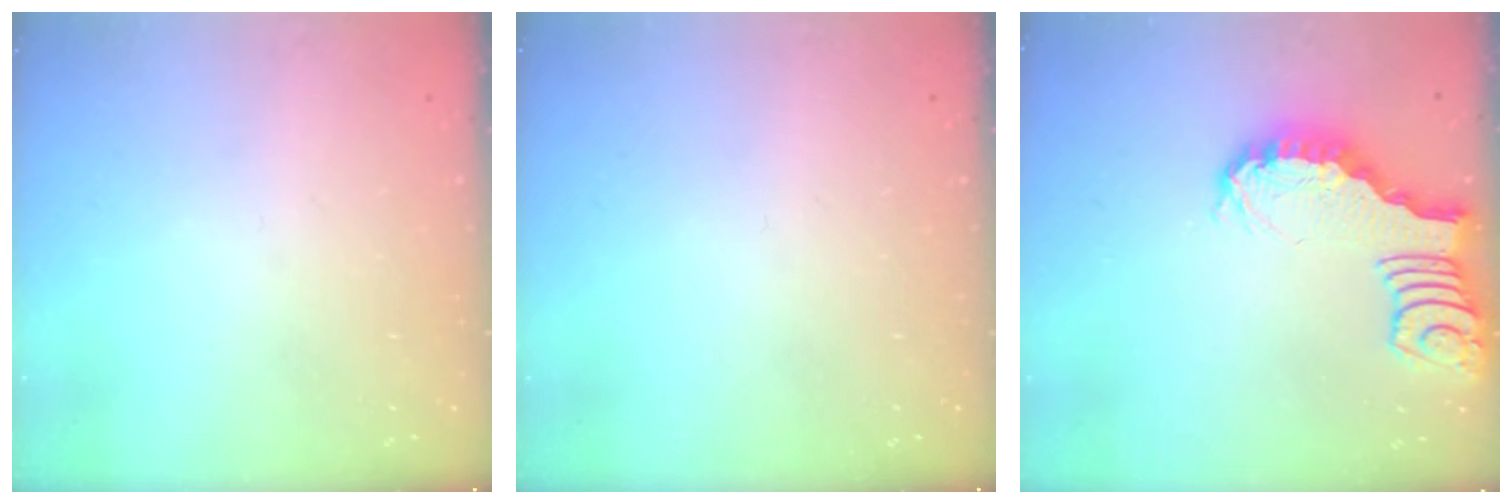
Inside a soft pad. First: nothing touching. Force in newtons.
{"total": 0.0}
{"total": 2.7, "press": 2.6, "slide": 0.4}